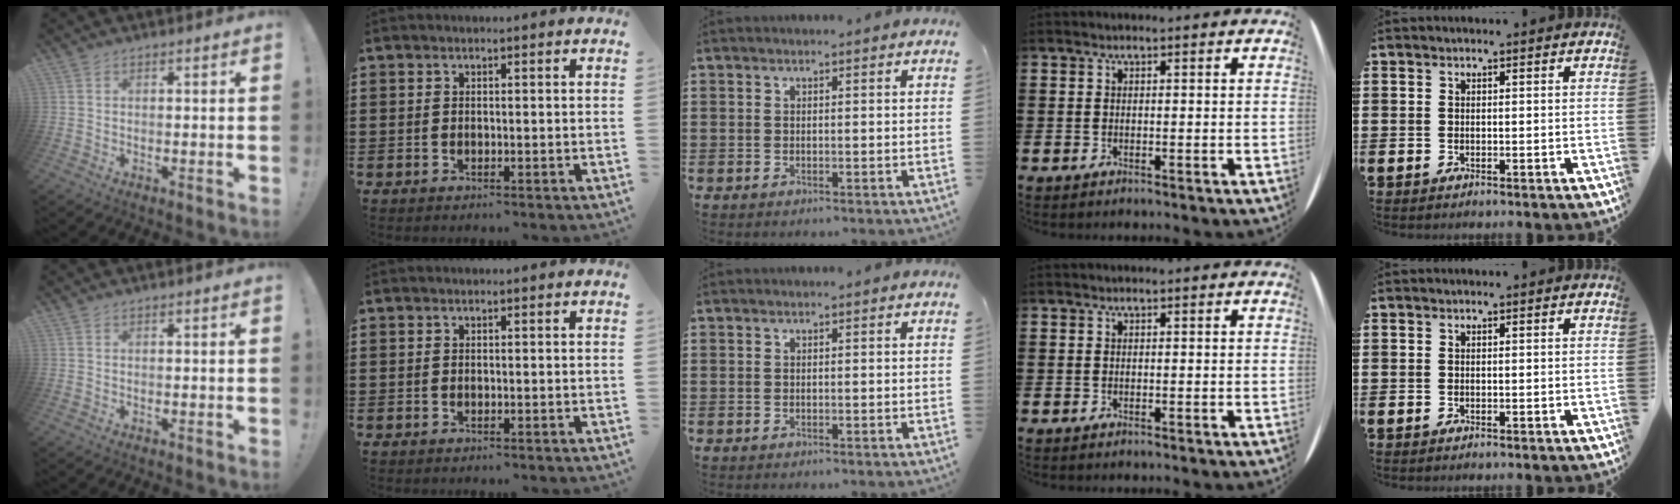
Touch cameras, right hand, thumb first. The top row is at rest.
{}